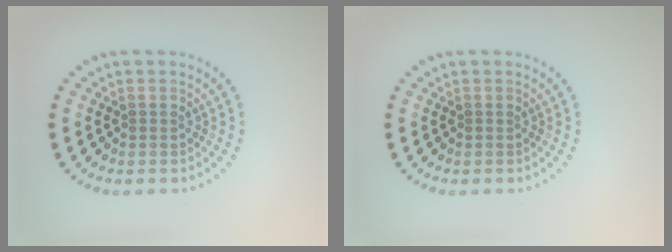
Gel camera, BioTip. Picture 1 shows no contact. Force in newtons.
{"total": 0.0}